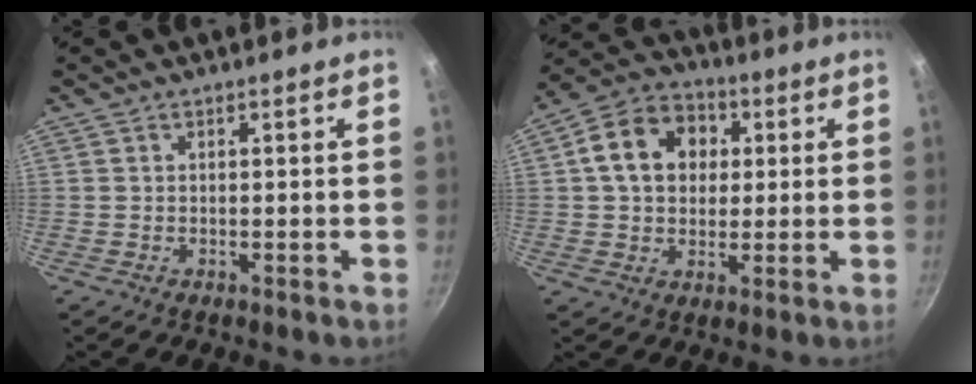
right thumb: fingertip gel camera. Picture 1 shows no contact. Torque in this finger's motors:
{"motor_torque": [0.45, 2.76, 0.87, -0.67, 0.32]}